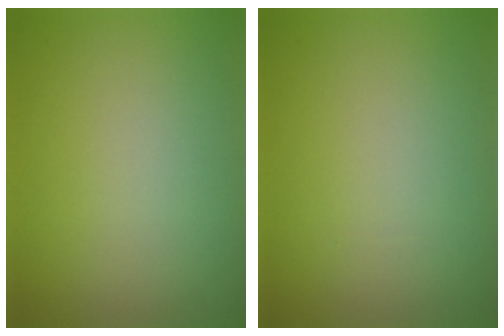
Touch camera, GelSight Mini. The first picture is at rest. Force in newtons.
{"total": 0.0}